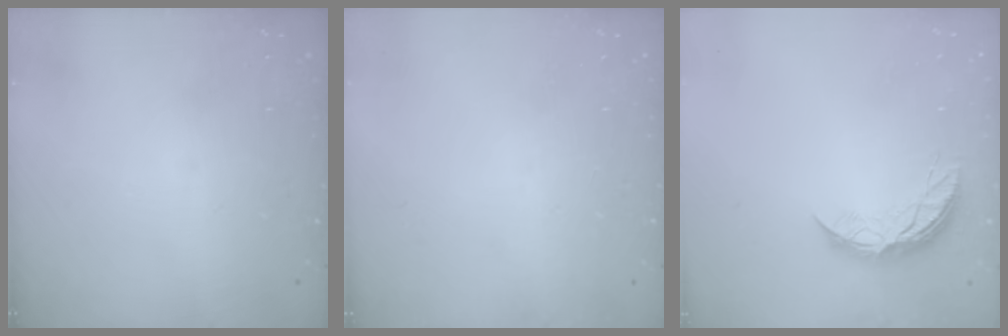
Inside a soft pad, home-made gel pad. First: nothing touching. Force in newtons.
{"total": 0.0}
{"total": 8.8, "press": 8.8, "slide": 0.5}